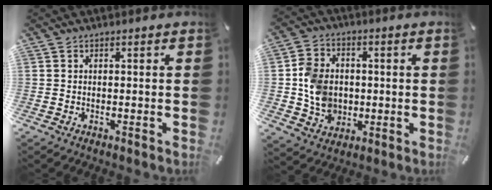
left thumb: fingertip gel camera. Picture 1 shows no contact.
{"total": 10.6, "force": [-0.6, 9.4, 4.9], "torque": [-0.115, 0.018, -0.007]}